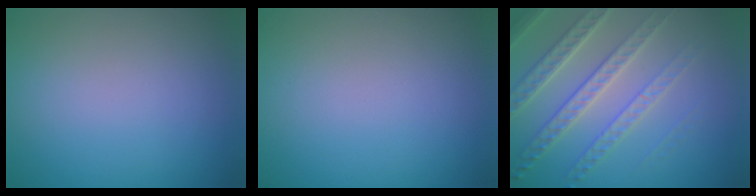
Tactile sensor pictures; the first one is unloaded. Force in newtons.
{"total": 0.0}
{"total": 6.1, "press": 4.6, "slide": 4.0}